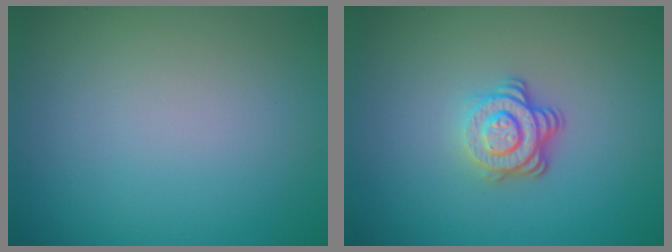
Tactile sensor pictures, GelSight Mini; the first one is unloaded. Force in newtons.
{"total": 3.6, "press": 2.6, "slide": 2.5}